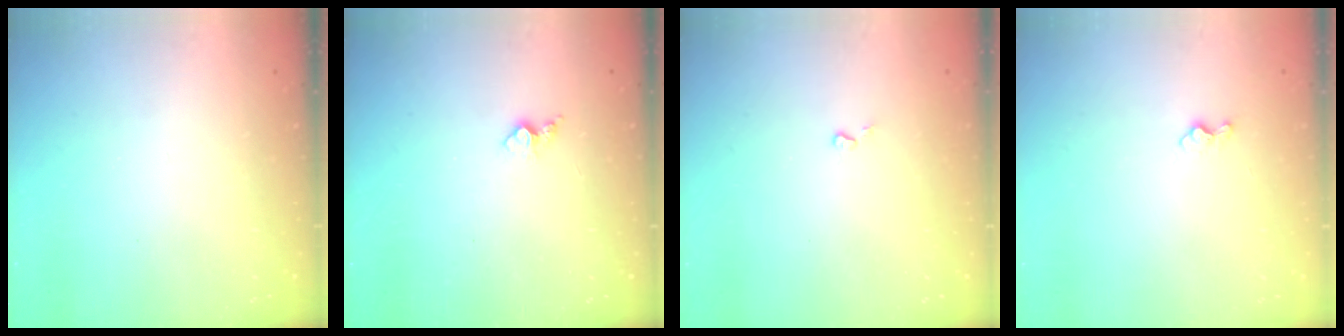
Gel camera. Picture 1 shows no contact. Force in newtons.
{"total": 5.2, "press": 5.1, "slide": 0.5}
{"total": 3.1, "press": 3.1, "slide": 0.5}
{"total": 3.5, "press": 3.5, "slide": 0.4}